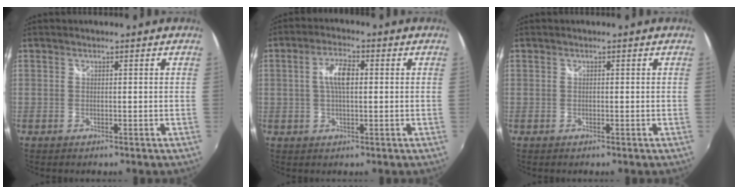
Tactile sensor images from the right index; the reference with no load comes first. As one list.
[{"total": 5.2, "force": [0.7, 1.9, 4.8], "torque": [-0.092, 0.011, 0.010]}, {"total": 0.0}]